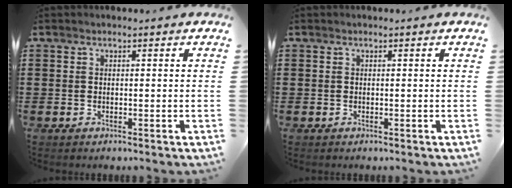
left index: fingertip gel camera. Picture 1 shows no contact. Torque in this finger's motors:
{"motor_torque": [0.00, 0.00, 0.01, 0.00]}